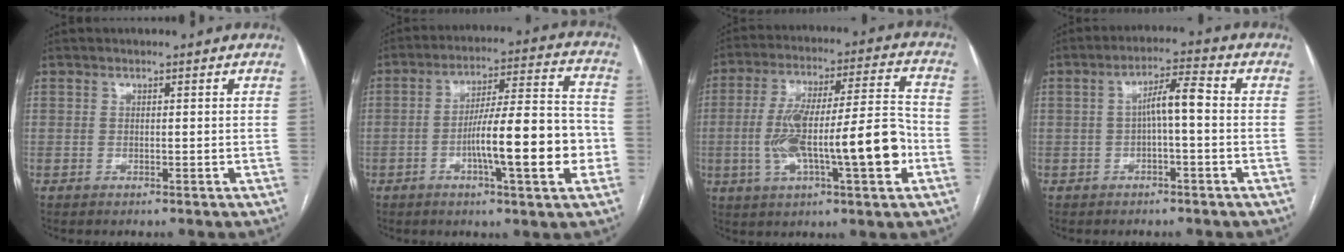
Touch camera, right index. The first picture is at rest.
{"total": 15.0, "force": [-3.9, 1.7, 14.4], "torque": [-0.229, 0.013, -0.058]}
{"total": 17.7, "force": [-3.8, 2.8, 17.1], "torque": [-0.298, 0.020, -0.055]}
{"total": 5.1, "force": [-0.3, 0.9, 5.0], "torque": [-0.082, 0.021, -0.003]}